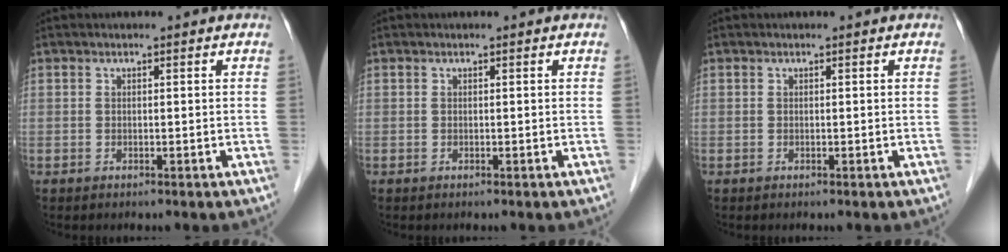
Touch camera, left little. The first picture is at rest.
{"total": 0.0}
{"total": 0.0}